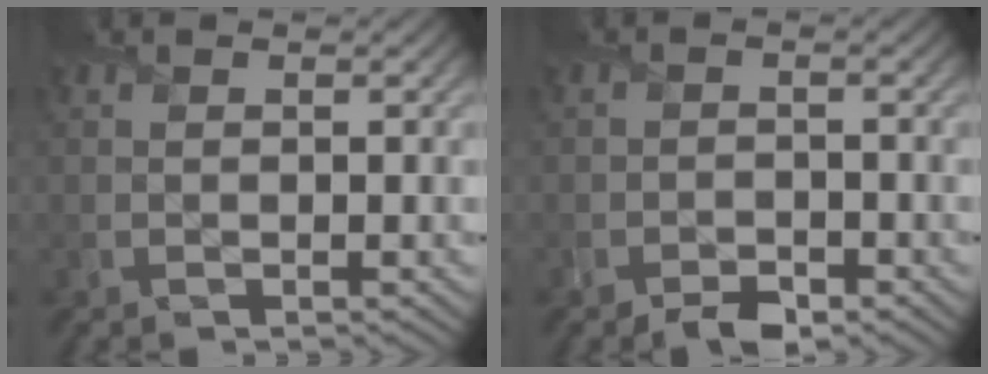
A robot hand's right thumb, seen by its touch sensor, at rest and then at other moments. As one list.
[{"total": 2.2, "force": [-1.7, 1.2, 0.6], "torque": [-0.007, -0.002, -0.034]}]